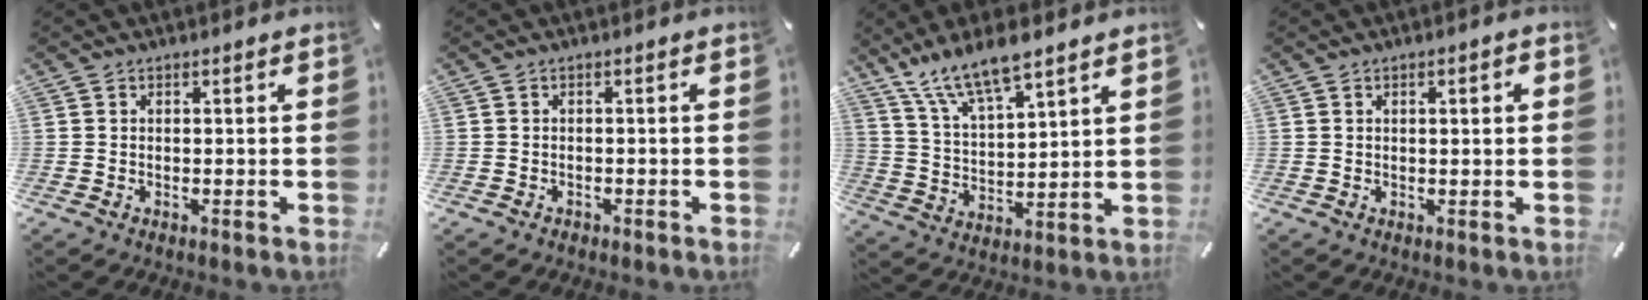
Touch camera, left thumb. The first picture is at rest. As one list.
[{"total": 0.8, "force": [-0.6, 0.5, 0.0], "torque": [-0.001, 0.002, -0.014]}, {"total": 11.3, "force": [9.3, 2.5, 5.9], "torque": [-0.139, -0.038, 0.172]}, {"total": 2.0, "force": [0.5, 0.6, 1.8], "torque": [-0.036, 0.005, 0.007]}]